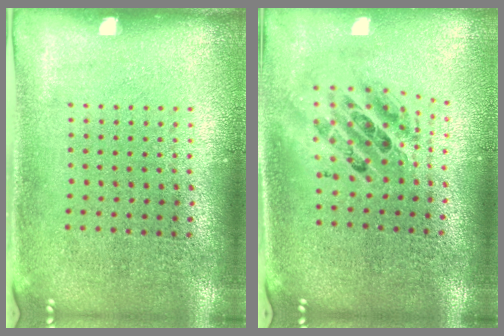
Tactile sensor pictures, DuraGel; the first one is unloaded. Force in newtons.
{"total": 2.0, "press": 1.6, "slide": 1.2}